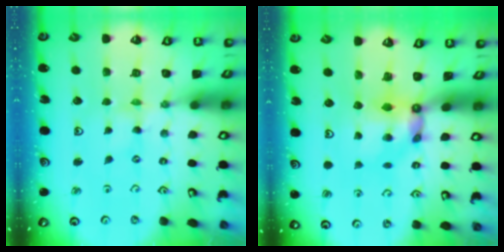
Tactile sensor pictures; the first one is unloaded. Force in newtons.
{"total": 6.2, "press": 6.2, "slide": 0.6}